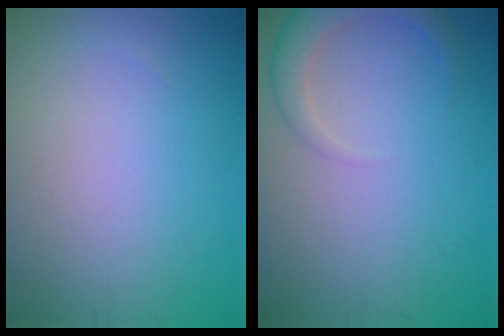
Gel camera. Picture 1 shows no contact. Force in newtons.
{"total": 2.8, "press": 2.8, "slide": 0.3}